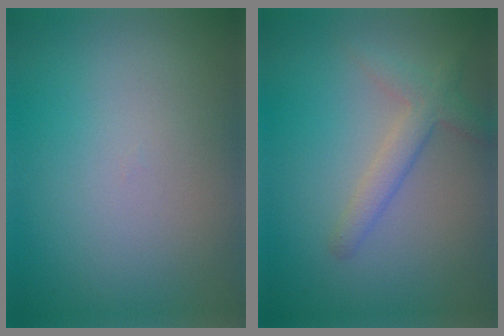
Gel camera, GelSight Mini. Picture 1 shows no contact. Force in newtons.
{"total": 2.6, "press": 2.5, "slide": 0.1}